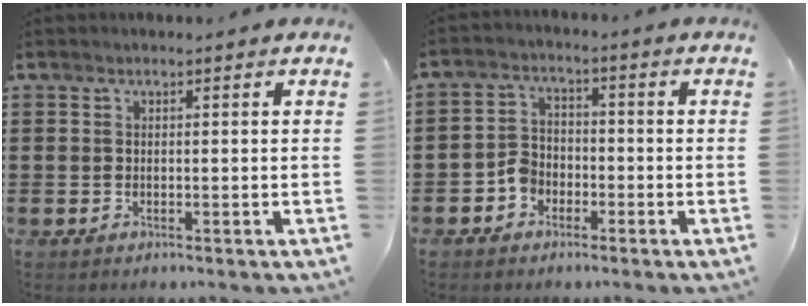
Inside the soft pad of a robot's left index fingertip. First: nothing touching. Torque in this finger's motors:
{"motor_torque": [0.17, 0.16, 0.20, 0.03]}